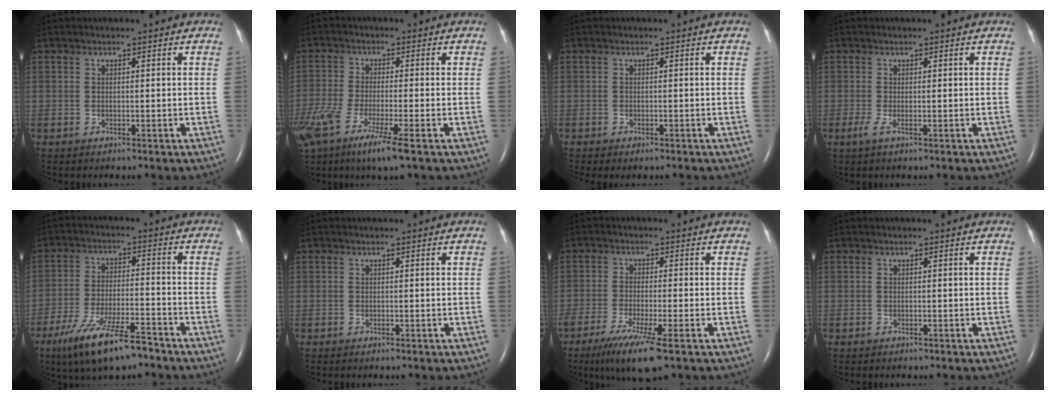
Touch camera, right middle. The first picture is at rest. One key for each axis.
{"total": 12.6, "fx": -7.7, "fy": 1.1, "fz": 10.0, "tx": -0.208, "ty": -0.045, "tz": -0.138}
{"total": 1.7, "fx": -1.3, "fy": 0.5, "fz": 0.8, "tx": -0.010, "ty": -0.003, "tz": -0.015}
{"total": 1.2, "fx": -0.4, "fy": 0.0, "fz": 1.1, "tx": -0.028, "ty": -0.003, "tz": -0.009}
{"total": 12.1, "fx": -8.6, "fy": 2.3, "fz": 8.2, "tx": -0.155, "ty": -0.022, "tz": -0.150}
{"total": 0.0}
{"total": 8.4, "fx": -5.2, "fy": 0.2, "fz": 6.6, "tx": -0.121, "ty": -0.024, "tz": -0.086}
{"total": 0.0}